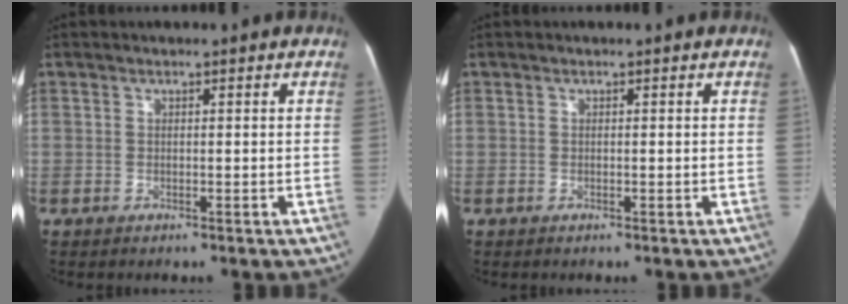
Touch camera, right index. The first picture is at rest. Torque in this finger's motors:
{"motor_torque": [-0.03, 0.02, 0.01, 0.01]}